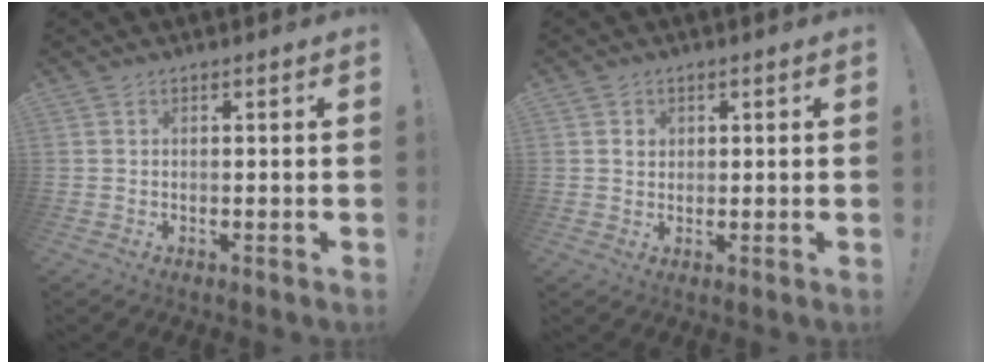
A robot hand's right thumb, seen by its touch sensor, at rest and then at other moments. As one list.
[{"total": 2.3, "force": [0.8, 2.0, 0.8], "torque": [-0.003, -0.002, 0.011]}]